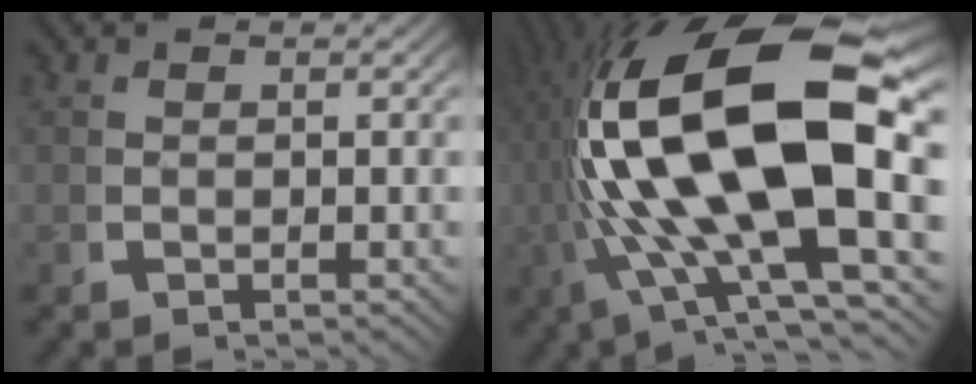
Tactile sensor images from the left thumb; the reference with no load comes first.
{"total": 23.8, "force": [1.8, 11.3, 20.9], "torque": [-0.393, -0.029, 0.047]}